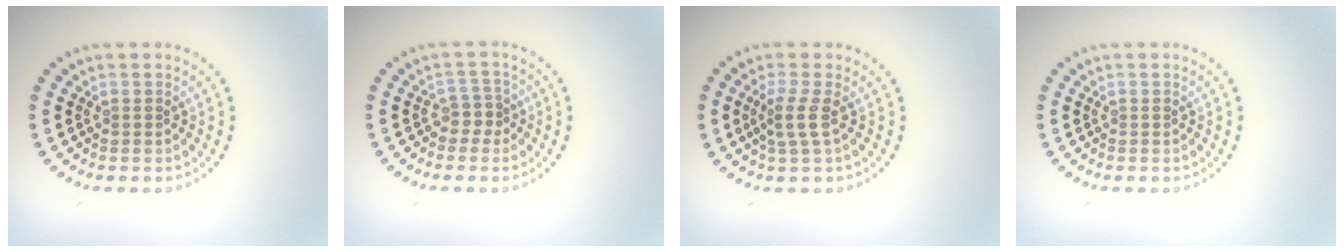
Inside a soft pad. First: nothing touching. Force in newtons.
{"total": 1.6, "press": 1.2, "slide": 1.0}
{"total": 2.0, "press": 1.6, "slide": 1.3}
{"total": 0.0}